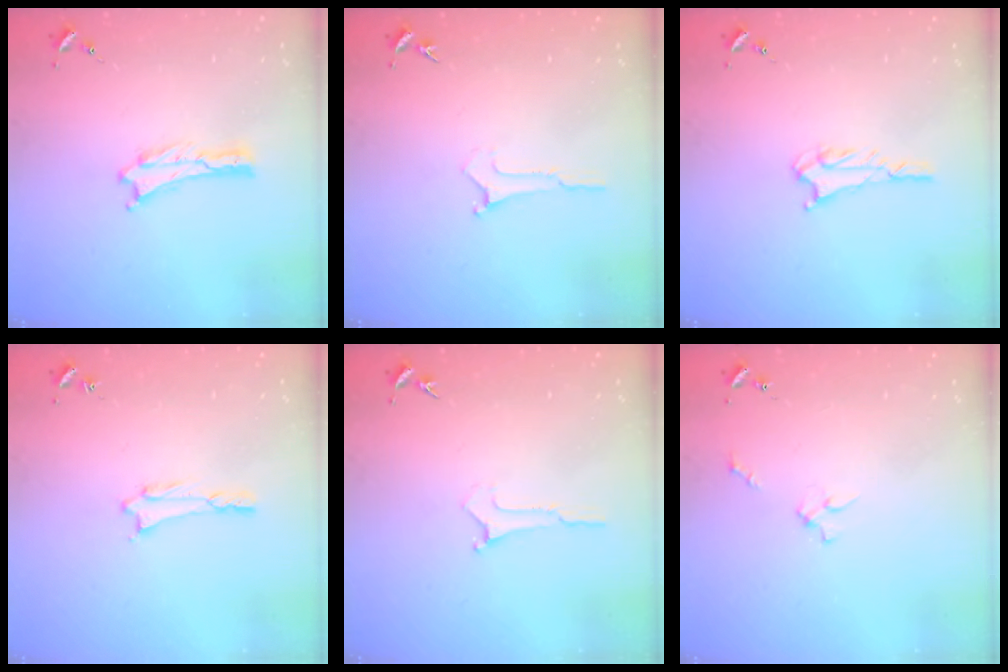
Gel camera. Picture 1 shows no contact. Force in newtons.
{"total": 0.0}
{"total": 1.6, "press": 1.6, "slide": 0.1}
{"total": 0.7, "press": 0.7, "slide": 0.1}
{"total": 0.0}
{"total": 2.0, "press": 2.0, "slide": 0.2}